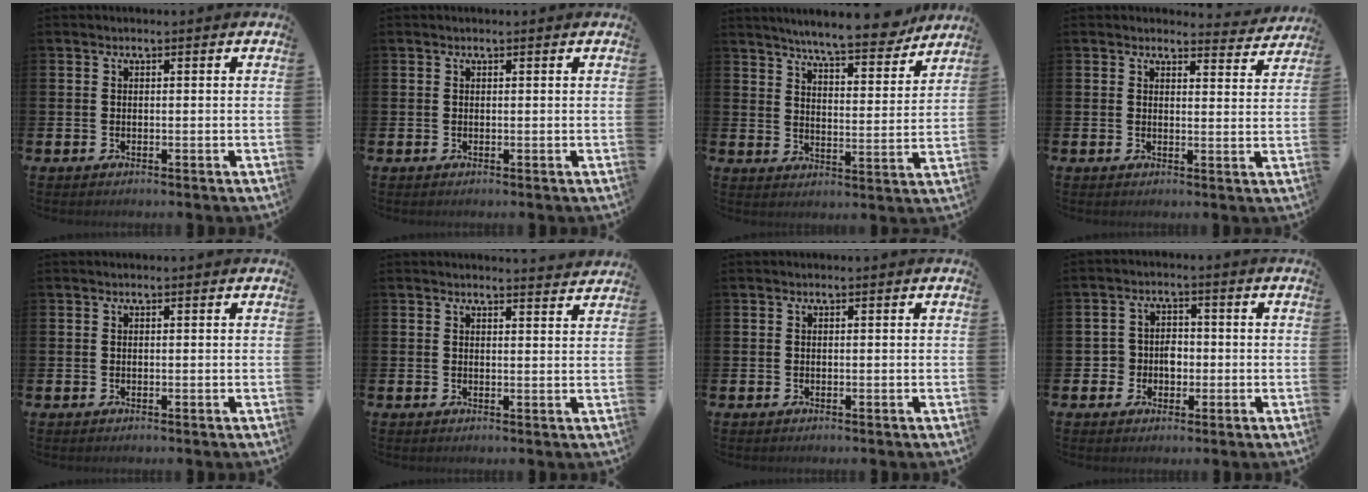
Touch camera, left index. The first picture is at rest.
{"total": 0.0}
{"total": 8.0, "force": [7.6, 0.5, 2.6], "torque": [-0.050, -0.051, 0.128]}
{"total": 3.1, "force": [3.0, 0.6, 0.1], "torque": [0.014, -0.025, 0.047]}
{"total": 0.0}
{"total": 2.3, "force": [2.3, 0.0, 0.0], "torque": [0.013, -0.019, 0.039]}
{"total": 0.0}
{"total": 3.6, "force": [-1.0, 3.3, 1.1], "torque": [-0.021, 0.003, -0.027]}